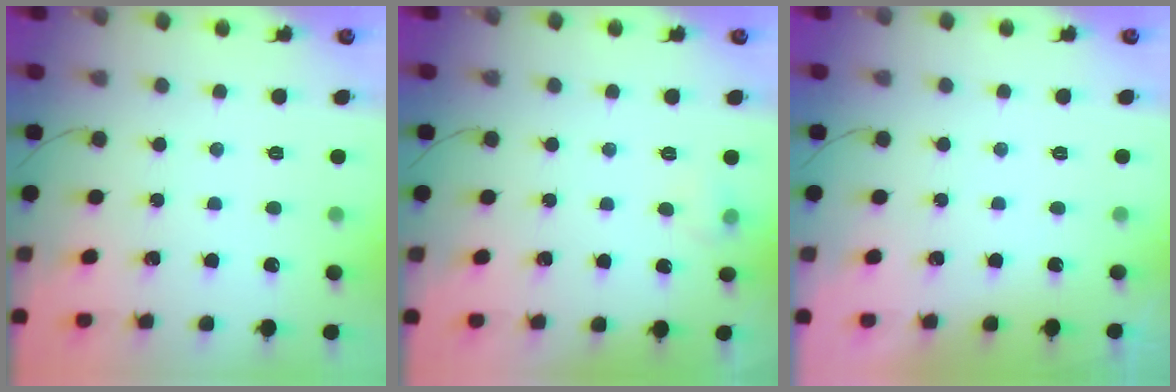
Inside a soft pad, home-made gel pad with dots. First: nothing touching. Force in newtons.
{"total": 4.9, "press": 4.6, "slide": 1.6}
{"total": 0.0}